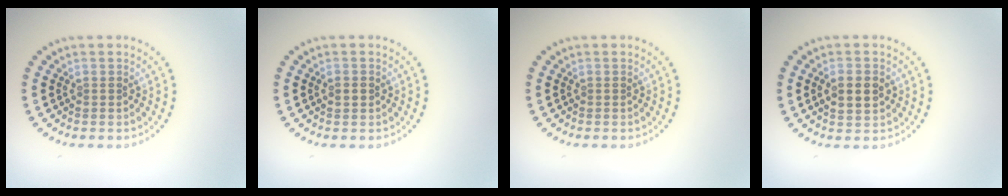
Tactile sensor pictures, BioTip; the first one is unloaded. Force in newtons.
{"total": 1.4, "press": 1.4, "slide": 0.2}
{"total": 0.0}
{"total": 2.7, "press": 2.7, "slide": 0.2}